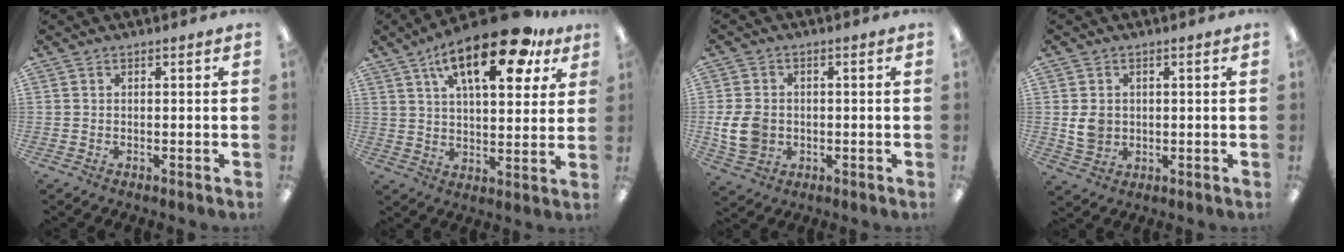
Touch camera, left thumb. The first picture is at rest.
{"total": 20.7, "force": [11.5, 8.1, 15.2], "torque": [-0.235, -0.045, 0.181]}
{"total": 8.3, "force": [-0.9, 6.6, 4.9], "torque": [-0.110, 0.007, -0.015]}
{"total": 5.0, "force": [0.4, 4.3, 2.6], "torque": [-0.041, 0.000, 0.005]}